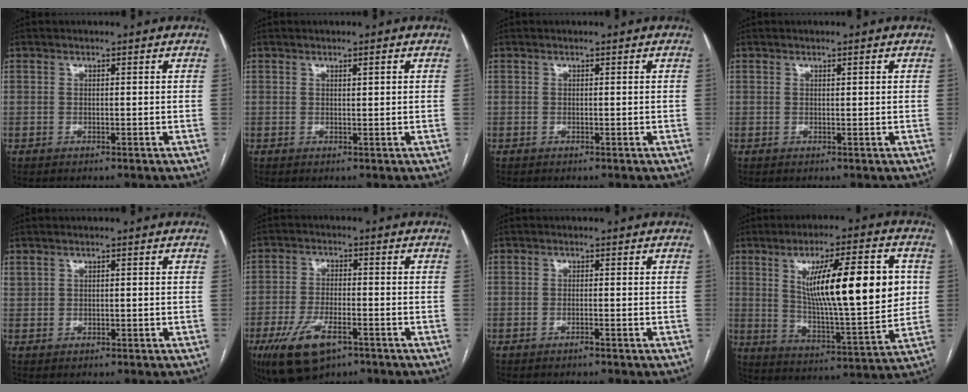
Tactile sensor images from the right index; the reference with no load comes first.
{"total": 0.9, "force": [0.5, 0.0, 0.8], "torque": [-0.013, 0.000, 0.007]}
{"total": 0.0}
{"total": 0.5, "force": [0.3, 0.0, 0.4], "torque": [-0.007, 0.001, 0.004]}
{"total": 1.2, "force": [0.8, 0.8, 0.5], "torque": [-0.013, 0.006, 0.022]}
{"total": 9.9, "force": [-5.4, 3.9, 7.4], "torque": [-0.146, -0.013, -0.088]}
{"total": 0.7, "force": [-0.5, 0.0, 0.6], "torque": [-0.014, -0.001, -0.007]}
{"total": 20.0, "force": [4.3, 3.4, 19.2], "torque": [-0.302, 0.002, 0.070]}